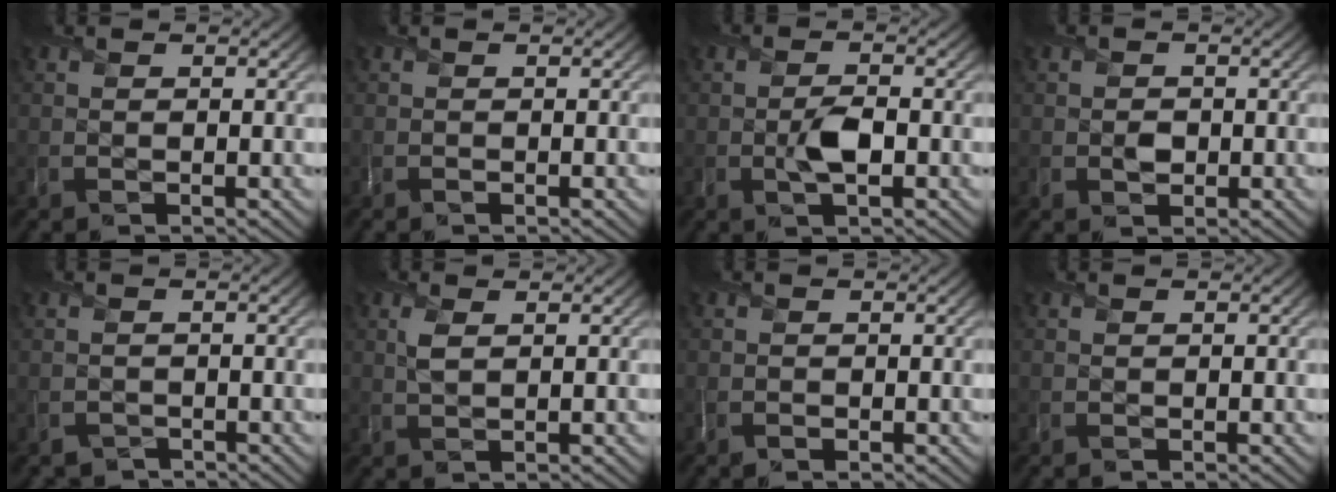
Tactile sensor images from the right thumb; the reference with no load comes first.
{"total": 0.0}
{"total": 3.3, "force": [-0.7, 1.6, 2.8], "torque": [-0.054, -0.002, -0.013]}
{"total": 1.5, "force": [-0.2, 1.4, 0.6], "torque": [-0.012, -0.006, -0.005]}
{"total": 1.5, "force": [-1.3, 0.8, -0.2], "torque": [0.006, -0.006, -0.026]}
{"total": 1.8, "force": [0.7, 0.8, 1.5], "torque": [-0.040, 0.000, 0.016]}
{"total": 0.6, "force": [-0.4, 0.4, 0.2], "torque": [-0.005, -0.001, -0.008]}
{"total": 0.0}